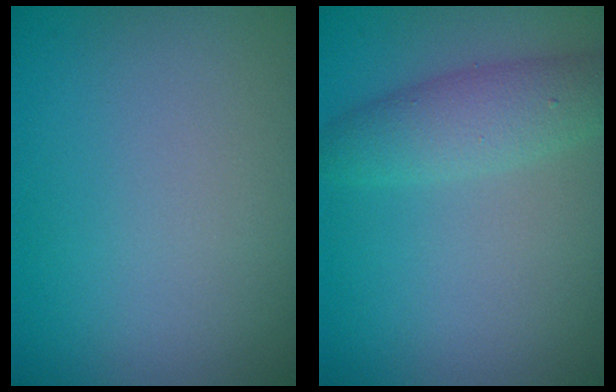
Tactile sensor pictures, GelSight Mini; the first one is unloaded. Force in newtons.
{"total": 3.4, "press": 3.4, "slide": 0.1}